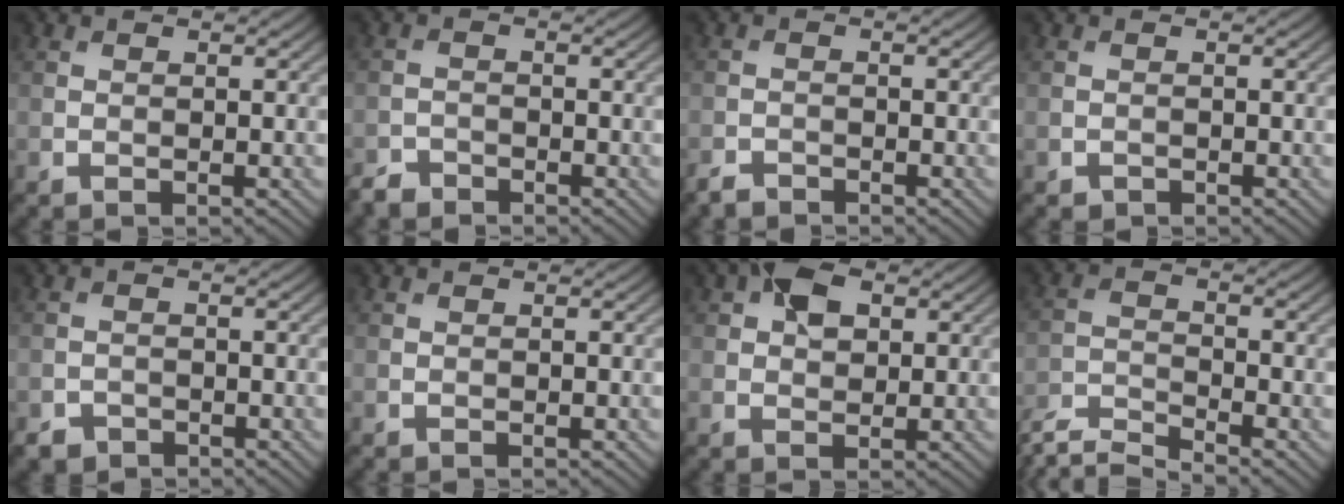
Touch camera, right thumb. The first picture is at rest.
{"total": 2.1, "force": [-1.9, 0.7, 0.2], "torque": [-0.005, -0.002, -0.044]}
{"total": 1.7, "force": [-1.6, 0.4, 0.3], "torque": [-0.007, -0.003, -0.036]}
{"total": 0.5, "force": [-0.4, 0.3, 0.0], "torque": [0.001, -0.004, -0.006]}
{"total": 1.8, "force": [-1.4, 1.0, 0.3], "torque": [-0.003, -0.002, -0.030]}
{"total": 0.0}
{"total": 4.7, "force": [1.8, 3.0, 3.2], "torque": [-0.057, 0.009, 0.025]}
{"total": 6.5, "force": [-5.8, 1.2, 2.7], "torque": [-0.060, -0.016, -0.115]}